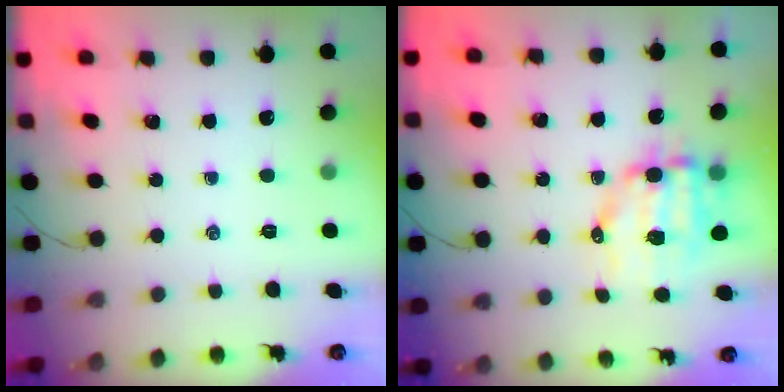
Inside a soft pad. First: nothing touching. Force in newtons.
{"total": 9.7, "press": 9.4, "slide": 2.1}